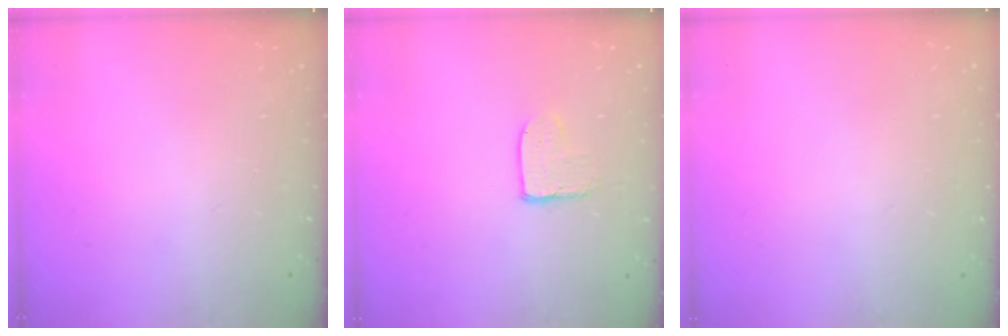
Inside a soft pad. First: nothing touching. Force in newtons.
{"total": 5.1, "press": 5.0, "slide": 0.4}
{"total": 0.0}